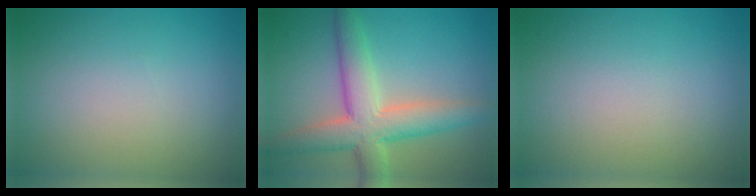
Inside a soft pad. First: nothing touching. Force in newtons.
{"total": 6.6, "press": 6.5, "slide": 0.5}
{"total": 0.0}